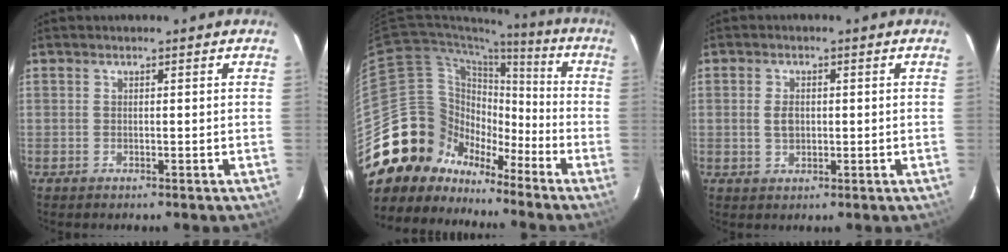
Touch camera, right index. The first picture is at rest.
{"total": 17.2, "force": [-11.5, 12.2, 3.5], "torque": [-0.082, 0.056, -0.196]}
{"total": 3.0, "force": [0.1, 2.0, 2.2], "torque": [-0.040, 0.004, 0.005]}